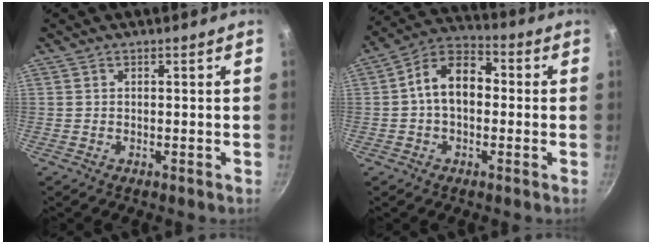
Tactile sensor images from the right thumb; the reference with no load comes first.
{"total": 11.0, "force": [0.3, 7.4, 8.1], "torque": [-0.101, 0.037, -0.016]}